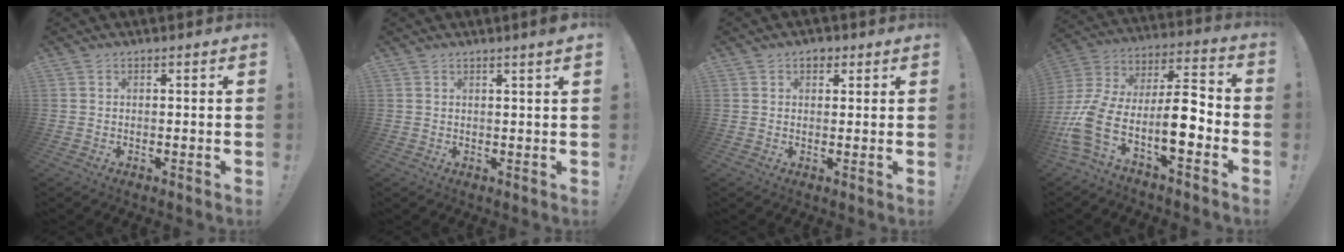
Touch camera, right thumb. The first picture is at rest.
{"total": 2.1, "force": [1.2, -0.3, 1.6], "torque": [-0.023, -0.008, 0.018]}
{"total": 2.5, "force": [1.2, 1.8, 1.3], "torque": [-0.012, -0.002, 0.020]}
{"total": 17.9, "force": [-7.2, 7.6, 14.5], "torque": [-0.300, 0.035, -0.118]}